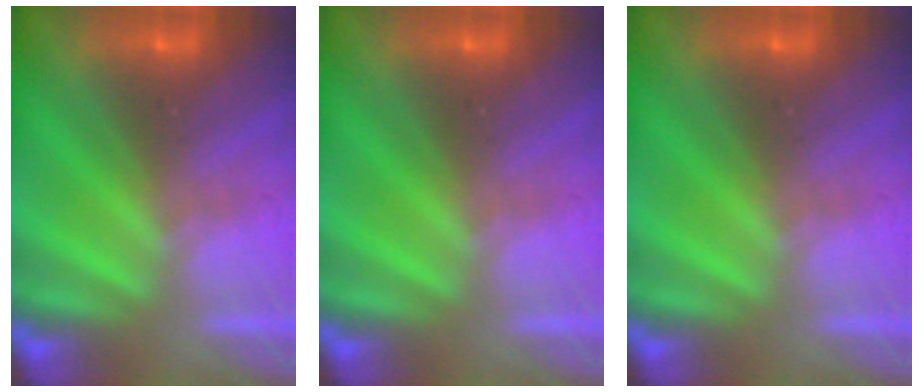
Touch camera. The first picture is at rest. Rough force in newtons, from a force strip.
{"total": 0.0}
{"total": 0.0}